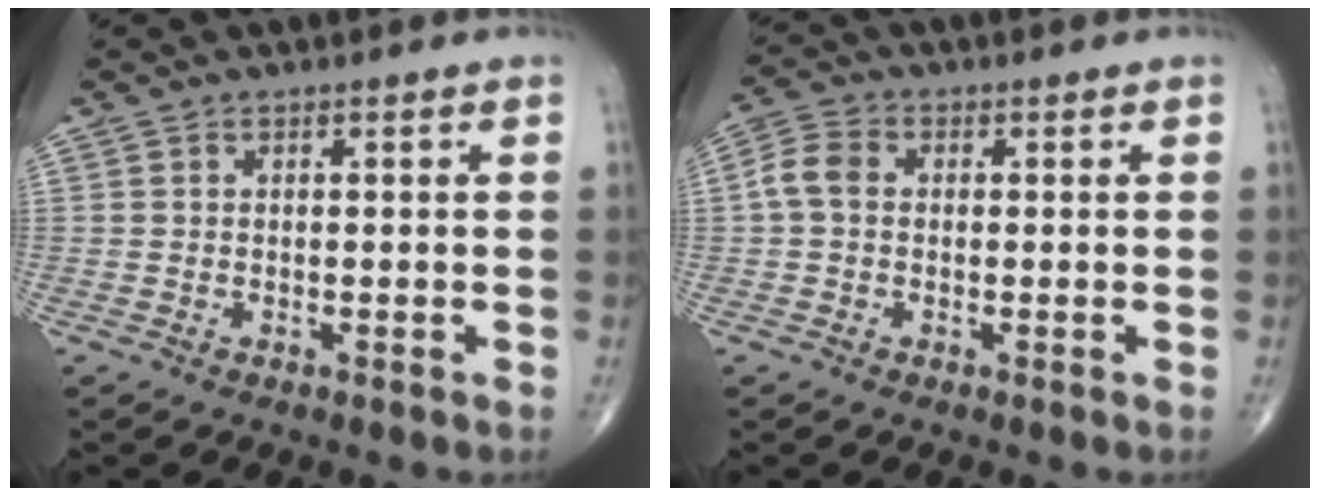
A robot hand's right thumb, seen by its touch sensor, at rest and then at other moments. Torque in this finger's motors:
{"motor_torque": [0.00, 0.07, 0.09, -0.03, 0.03]}